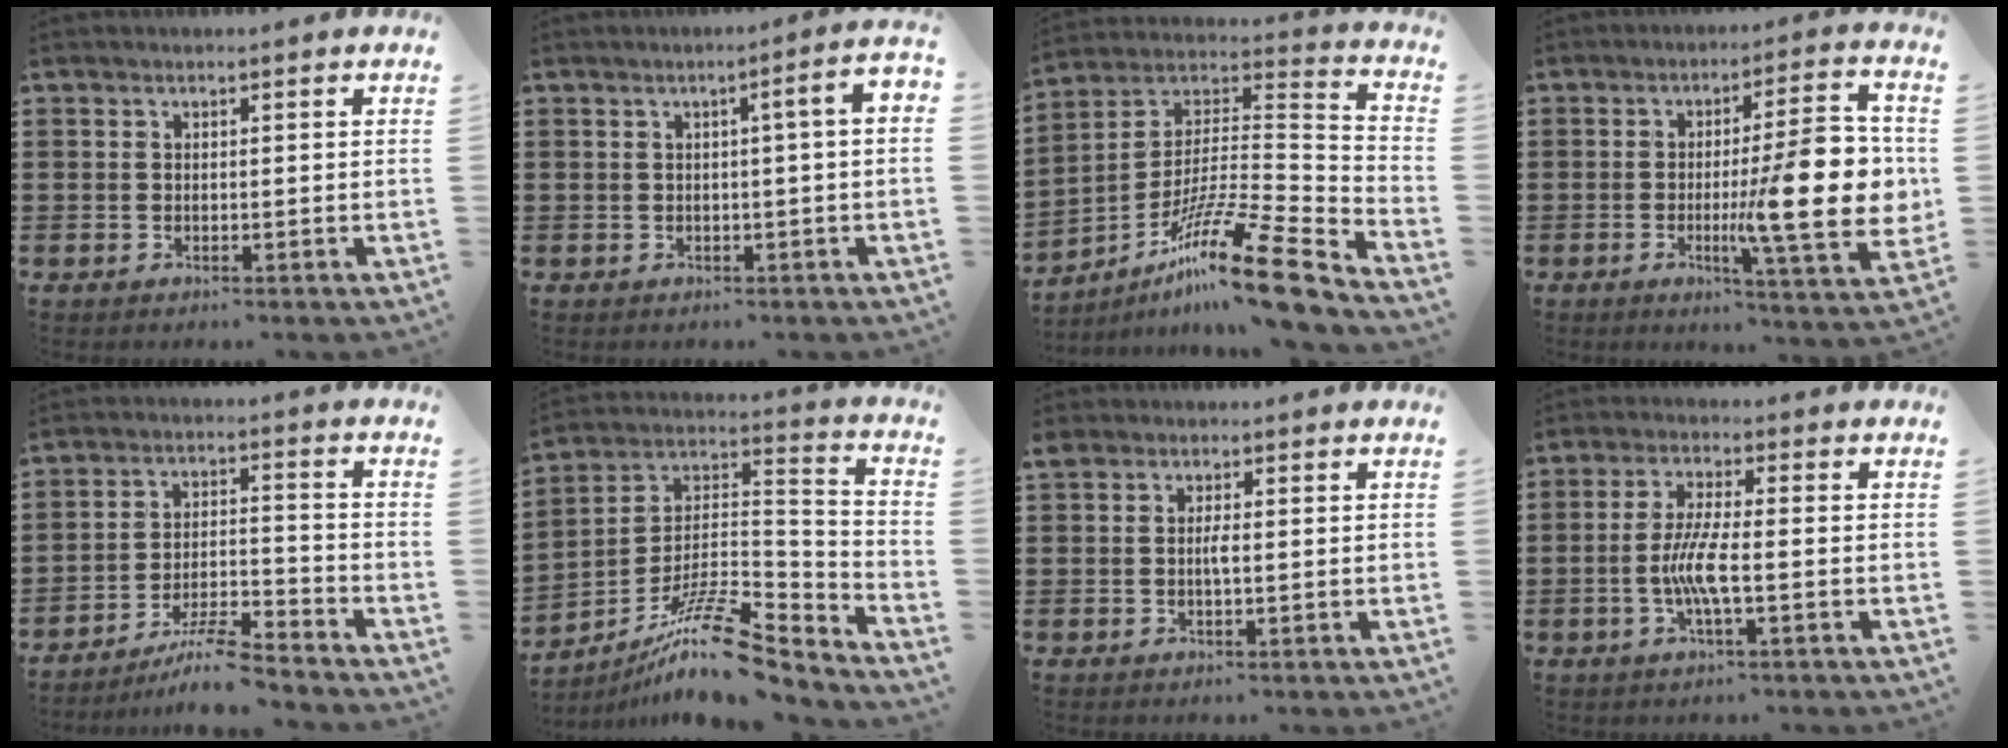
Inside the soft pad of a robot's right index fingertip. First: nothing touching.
{"total": 3.1, "force": [-0.4, 0.0, 3.1], "torque": [-0.052, -0.001, -0.011]}
{"total": 17.0, "force": [-11.4, 1.7, 12.5], "torque": [-0.205, 0.023, -0.203]}
{"total": 16.5, "force": [-0.4, 3.6, 16.1], "torque": [-0.235, -0.012, -0.004]}
{"total": 7.0, "force": [-6.2, 0.2, 3.1], "torque": [-0.055, 0.001, -0.117]}
{"total": 13.8, "force": [-10.2, 2.9, 9.0], "torque": [-0.159, 0.021, -0.185]}
{"total": 1.6, "force": [0.0, 0.5, 1.6], "torque": [-0.030, 0.002, -0.001]}
{"total": 6.0, "force": [-1.5, 0.9, 5.8], "torque": [-0.129, -0.011, -0.037]}